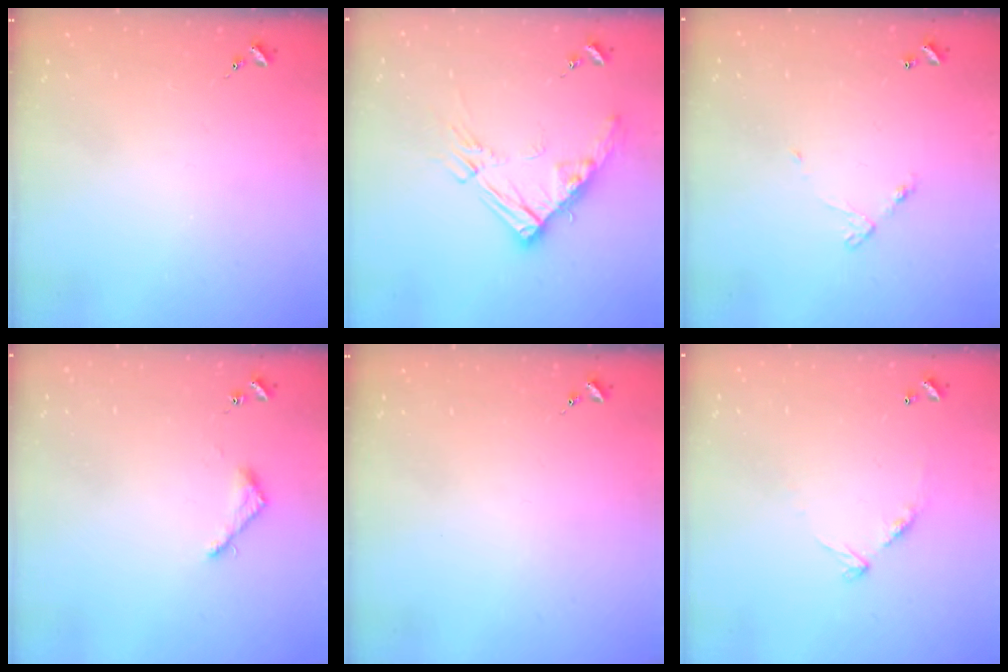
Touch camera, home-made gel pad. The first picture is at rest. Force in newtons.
{"total": 14.3, "press": 14.2, "slide": 1.4}
{"total": 4.5, "press": 4.5, "slide": 0.3}
{"total": 3.6, "press": 3.6, "slide": 0.4}
{"total": 0.0}
{"total": 8.8, "press": 8.8, "slide": 0.7}